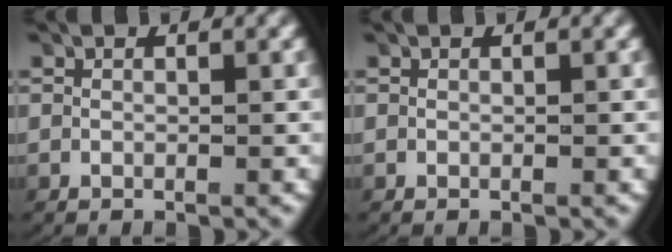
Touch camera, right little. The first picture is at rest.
{"total": 0.0}